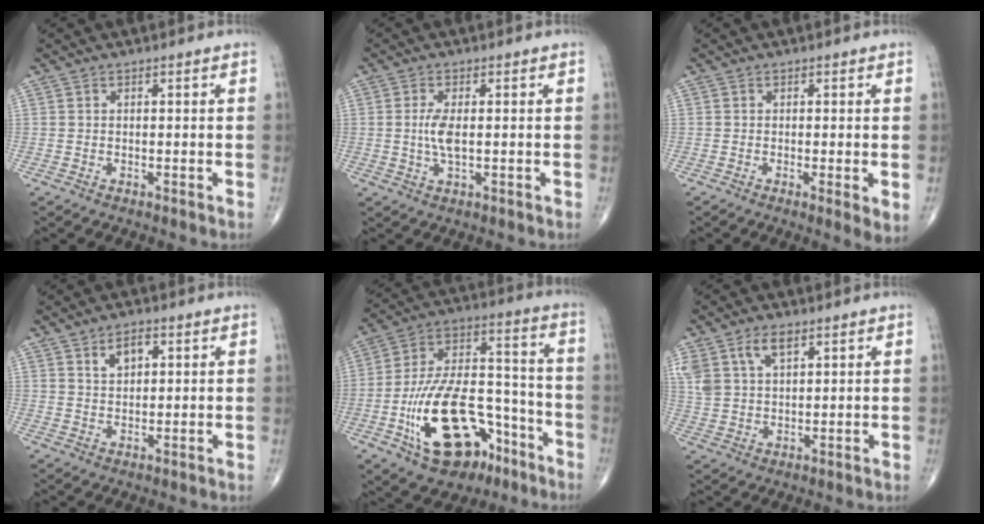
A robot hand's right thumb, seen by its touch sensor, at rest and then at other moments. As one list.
[{"total": 3.9, "force": [0.1, 1.4, 3.7], "torque": [-0.086, -0.005, 0.002]}, {"total": 3.1, "force": [-0.5, 0.6, 3.0], "torque": [-0.055, -0.014, -0.012]}, {"total": 4.2, "force": [1.9, 2.4, 2.9], "torque": [-0.038, -0.006, 0.034]}, {"total": 22.8, "force": [-10.5, 12.4, 16.0], "torque": [-0.264, 0.082, -0.160]}, {"total": 8.6, "force": [4.5, 4.8, 5.6], "torque": [-0.112, -0.007, 0.095]}]